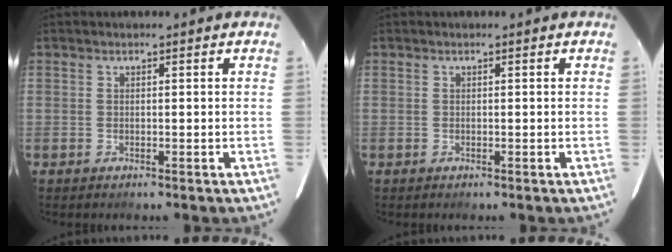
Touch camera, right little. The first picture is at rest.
{"total": 0.0}